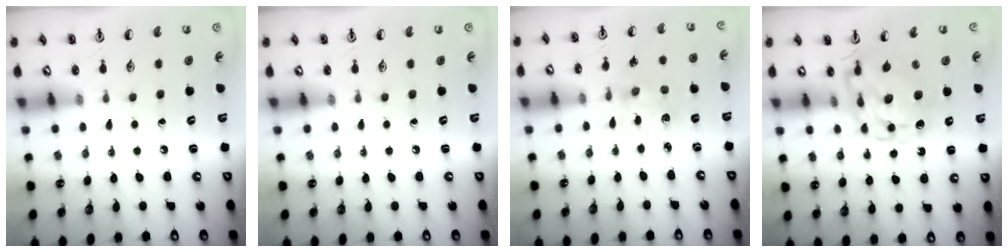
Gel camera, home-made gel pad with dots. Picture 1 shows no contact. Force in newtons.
{"total": 0.0}
{"total": 2.0, "press": 2.0, "slide": 0.4}
{"total": 10.8, "press": 10.8, "slide": 0.8}